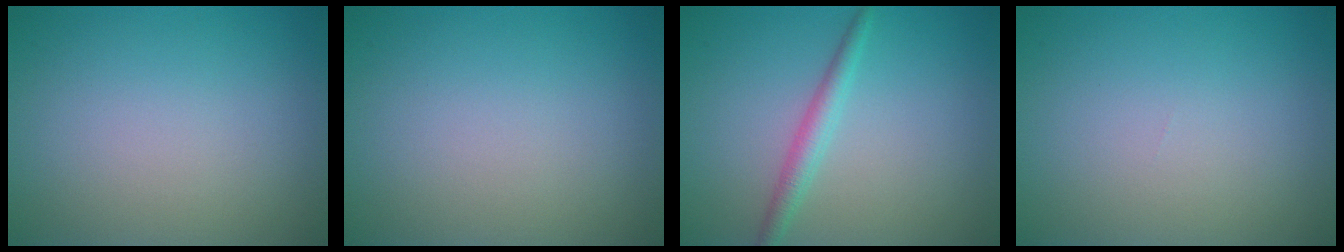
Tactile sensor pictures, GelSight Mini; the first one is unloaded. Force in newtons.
{"total": 0.0}
{"total": 2.2, "press": 2.1, "slide": 0.0}
{"total": 0.0}